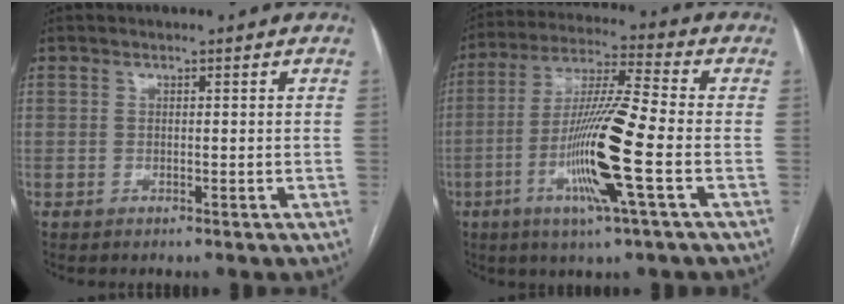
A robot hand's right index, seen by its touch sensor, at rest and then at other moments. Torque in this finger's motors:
{"motor_torque": [2.14, 0.00, 0.36, 0.21]}